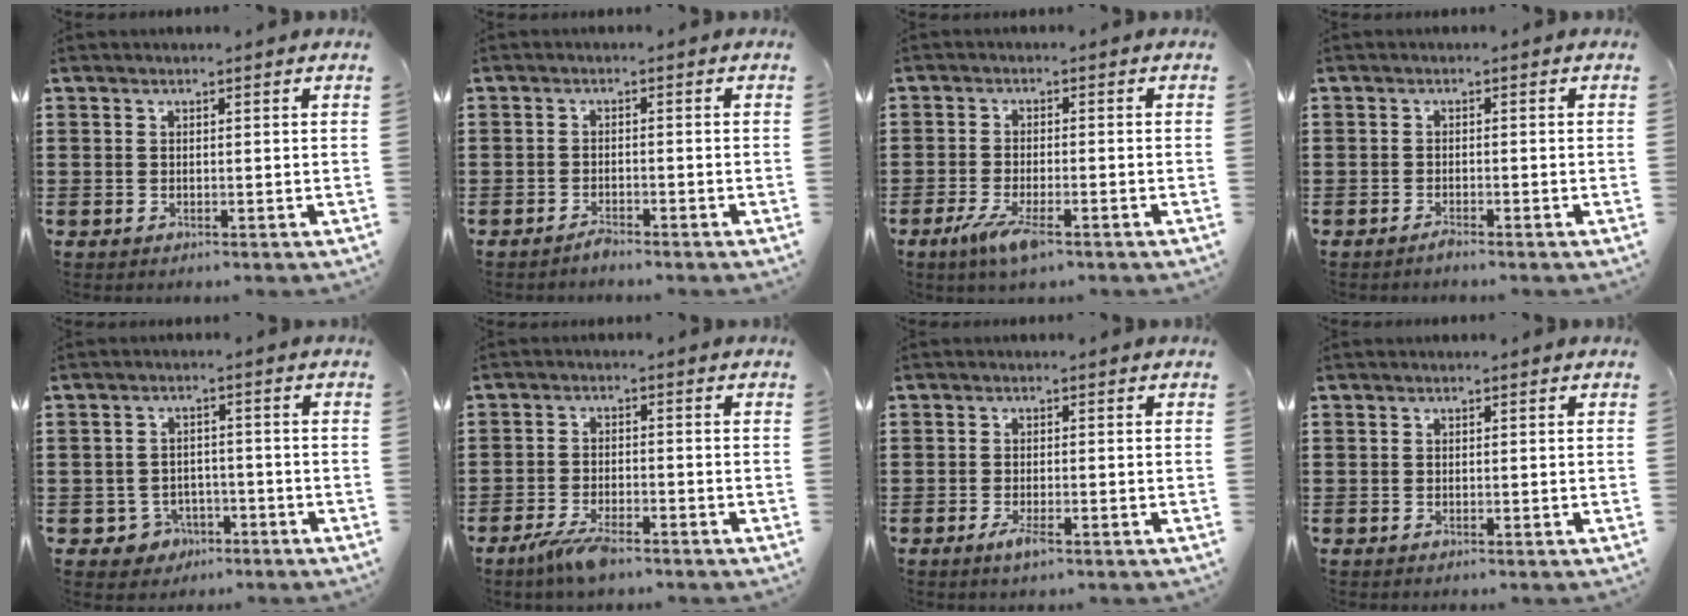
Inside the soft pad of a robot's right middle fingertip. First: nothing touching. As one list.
[{"total": 1.5, "force": [-1.4, 0.2, 0.5], "torque": [-0.012, -0.002, -0.026]}, {"total": 5.0, "force": [-2.7, 1.1, 4.1], "torque": [-0.090, -0.012, -0.051]}, {"total": 1.0, "force": [-0.9, 0.0, 0.5], "torque": [-0.009, -0.004, -0.017]}, {"total": 3.3, "force": [-2.5, 2.1, 0.5], "torque": [-0.025, 0.003, -0.056]}, {"total": 5.0, "force": [-3.6, 1.2, 3.3], "torque": [-0.078, -0.006, -0.070]}, {"total": 2.7, "force": [-1.4, 0.6, 2.2], "torque": [-0.049, -0.005, -0.029]}, {"total": 0.0}]